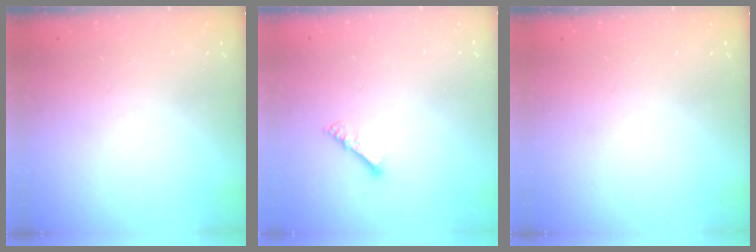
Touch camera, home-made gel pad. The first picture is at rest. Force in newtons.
{"total": 4.4, "press": 4.4, "slide": 0.6}
{"total": 0.0}